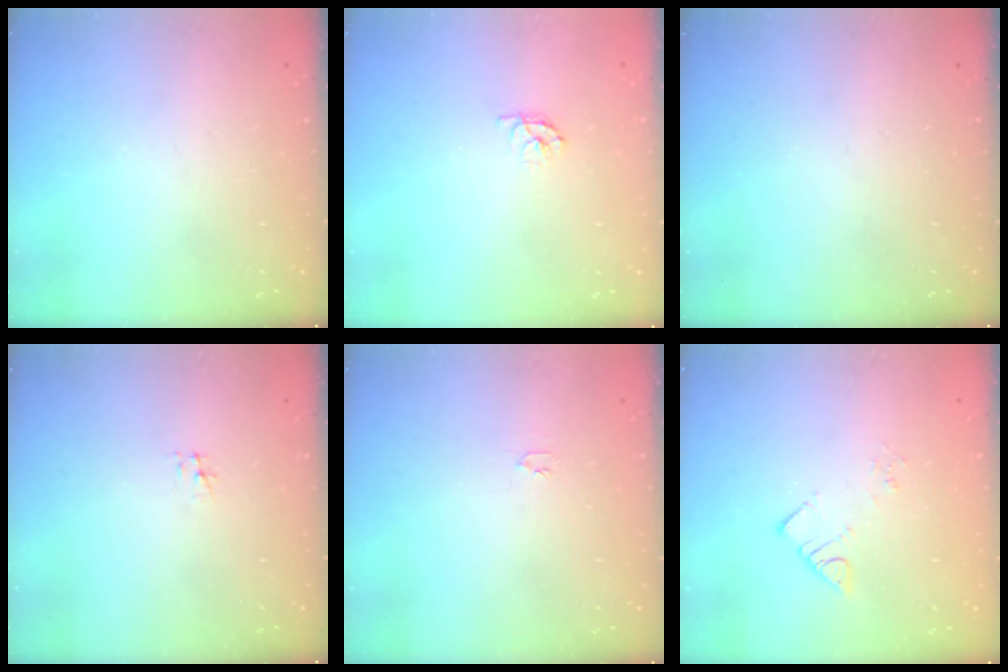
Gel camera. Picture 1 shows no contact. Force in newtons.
{"total": 4.5, "press": 4.5, "slide": 0.3}
{"total": 0.0}
{"total": 2.3, "press": 2.3, "slide": 0.3}
{"total": 2.9, "press": 2.9, "slide": 0.4}
{"total": 3.0, "press": 3.0, "slide": 0.4}